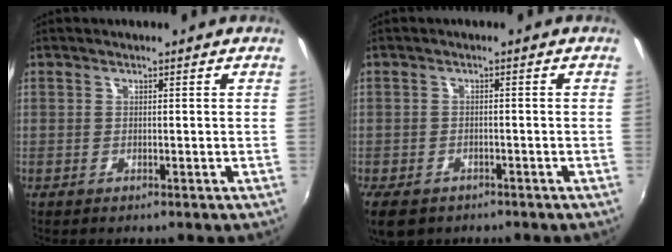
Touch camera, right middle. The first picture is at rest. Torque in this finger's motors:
{"motor_torque": [0.92, -1.03, 0.19, 0.10]}